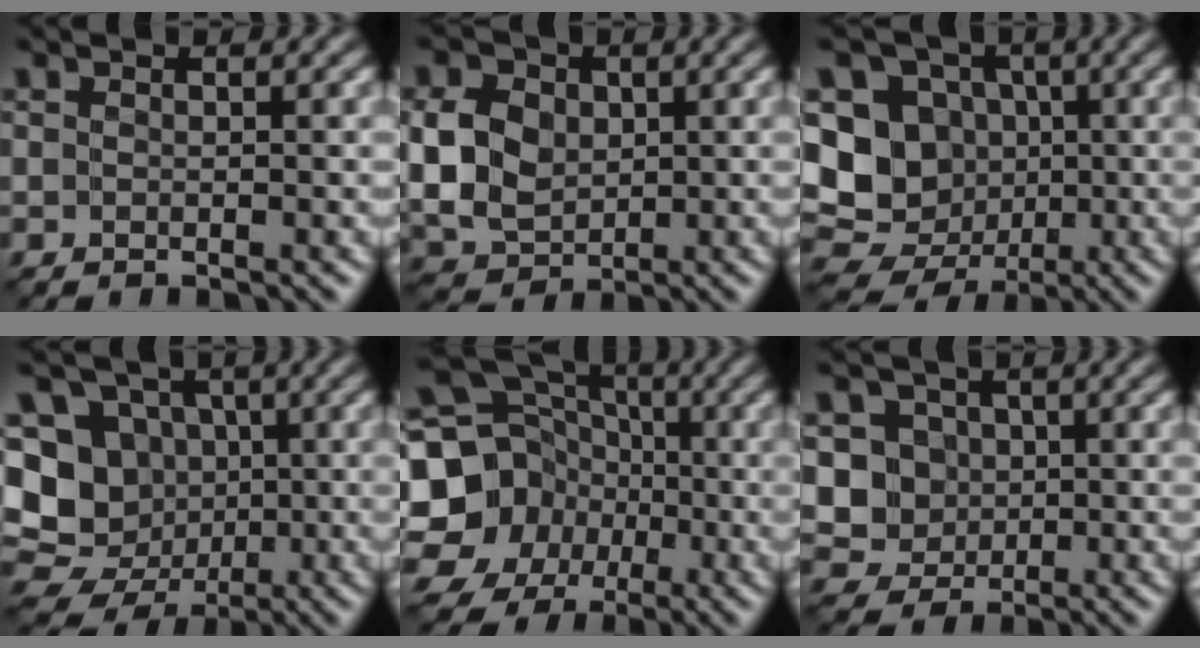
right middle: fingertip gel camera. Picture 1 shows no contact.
{"total": 5.0, "force": [0.7, 4.1, 2.8], "torque": [-0.070, 0.005, 0.014]}
{"total": 9.3, "force": [-0.2, 8.5, 3.6], "torque": [-0.054, 0.011, -0.035]}
{"total": 11.1, "force": [-0.4, 10.4, 3.8], "torque": [-0.090, 0.036, -0.035]}
{"total": 17.1, "force": [-2.8, 16.0, 5.4], "torque": [-0.155, 0.011, -0.082]}
{"total": 5.1, "force": [0.8, 4.8, 1.6], "torque": [-0.015, 0.014, 0.011]}